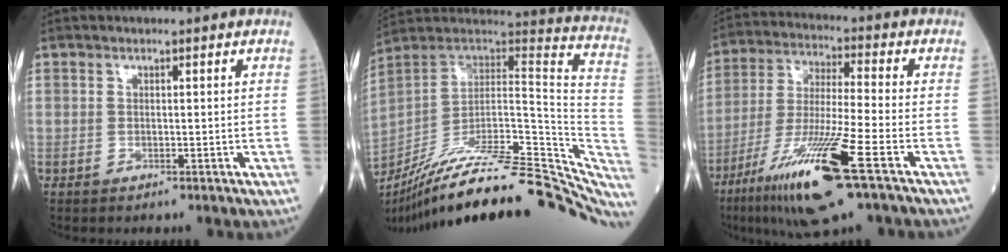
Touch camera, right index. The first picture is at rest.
{"total": 32.9, "force": [-25.8, 7.6, 19.0], "torque": [-0.229, -0.009, -0.369]}
{"total": 16.2, "force": [-8.2, 0.3, 13.9], "torque": [-0.290, -0.040, -0.149]}